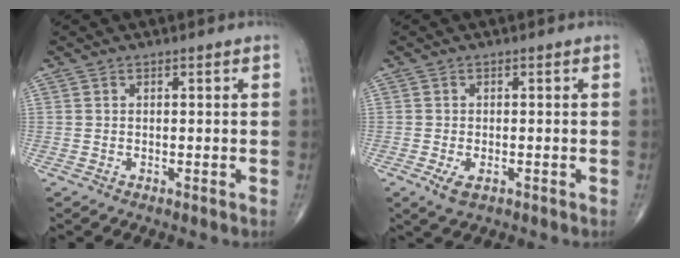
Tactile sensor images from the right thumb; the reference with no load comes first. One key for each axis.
{"total": 3.0, "fx": -1.2, "fy": 1.5, "fz": 2.3, "tx": -0.041, "ty": -0.003, "tz": -0.018}